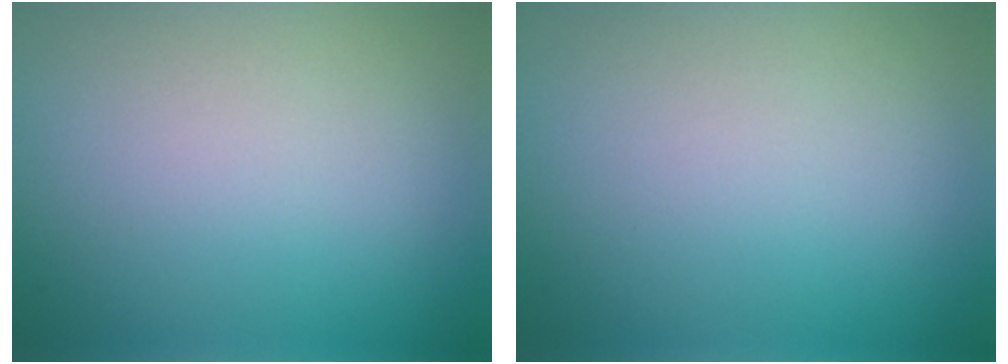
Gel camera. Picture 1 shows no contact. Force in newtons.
{"total": 0.0}